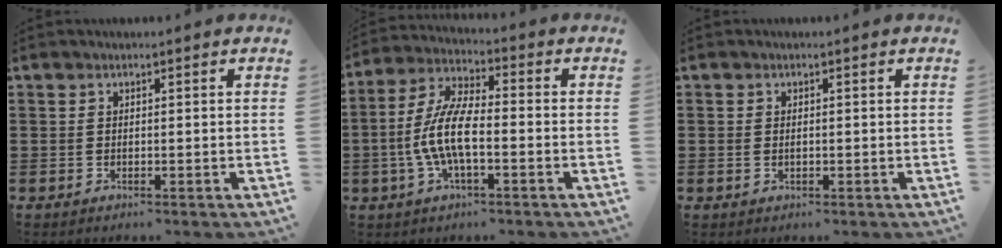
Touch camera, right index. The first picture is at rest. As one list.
[{"total": 8.8, "force": [-2.1, 2.8, 8.1], "torque": [-0.193, -0.015, -0.048]}, {"total": 0.9, "force": [0.0, 0.5, 0.8], "torque": [-0.017, 0.002, -0.001]}]